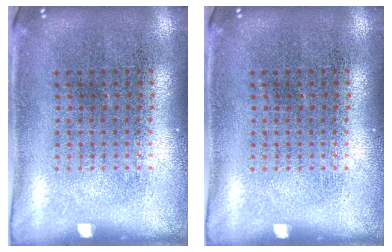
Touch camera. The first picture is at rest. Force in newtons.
{"total": 0.0}